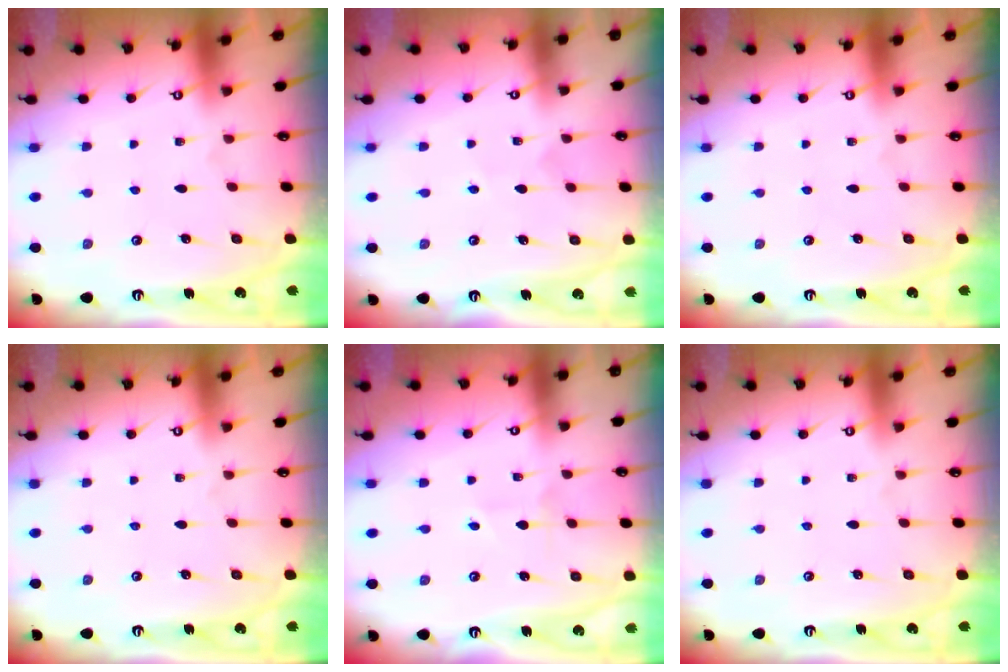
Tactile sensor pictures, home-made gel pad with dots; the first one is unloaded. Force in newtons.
{"total": 2.8, "press": 2.6, "slide": 1.0}
{"total": 0.0}
{"total": 0.0}
{"total": 2.1, "press": 2.1, "slide": 0.2}
{"total": 0.0}